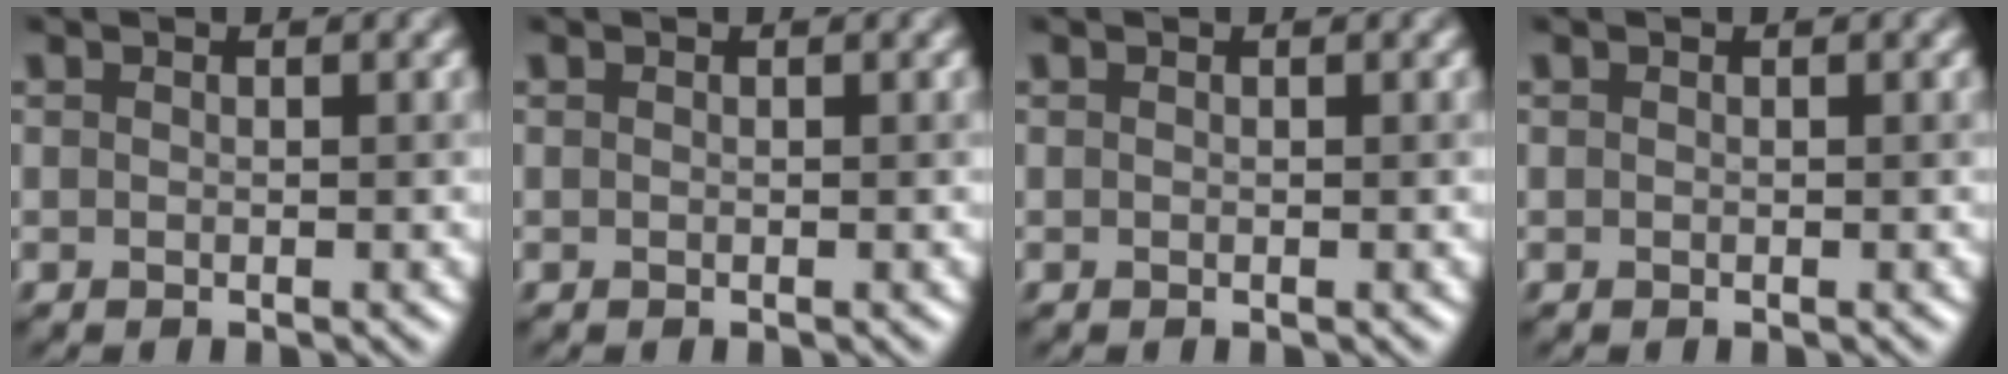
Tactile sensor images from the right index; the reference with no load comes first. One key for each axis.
{"total": 0.0}
{"total": 0.0}
{"total": 0.0}